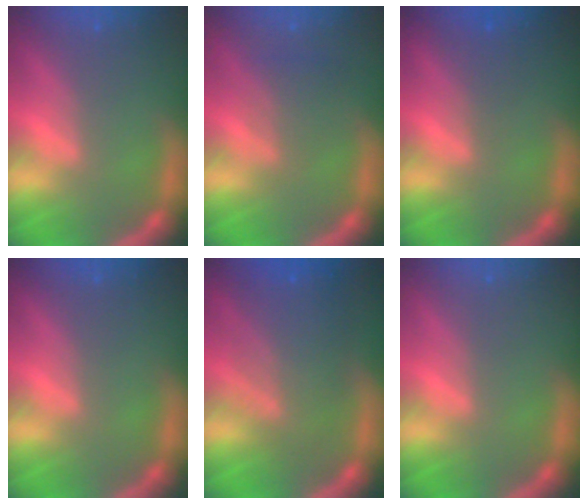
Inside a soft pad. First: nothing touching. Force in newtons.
{"total": 2.5}
{"total": 1.5}
{"total": 0.0}
{"total": 7.0}
{"total": 0.0}